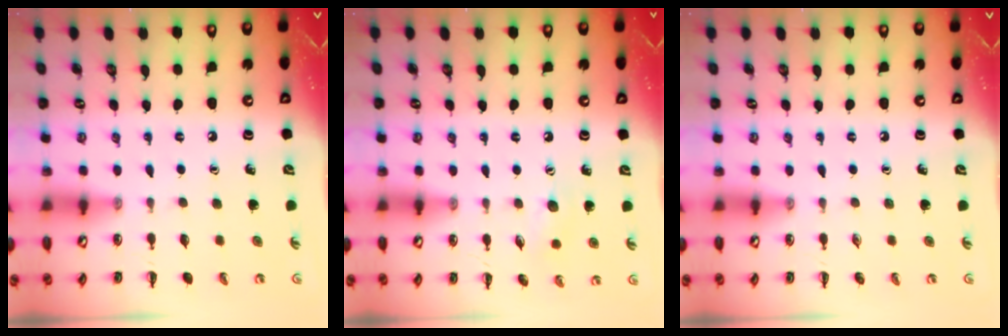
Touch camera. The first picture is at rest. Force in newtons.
{"total": 5.6, "press": 5.4, "slide": 1.3}
{"total": 0.0}